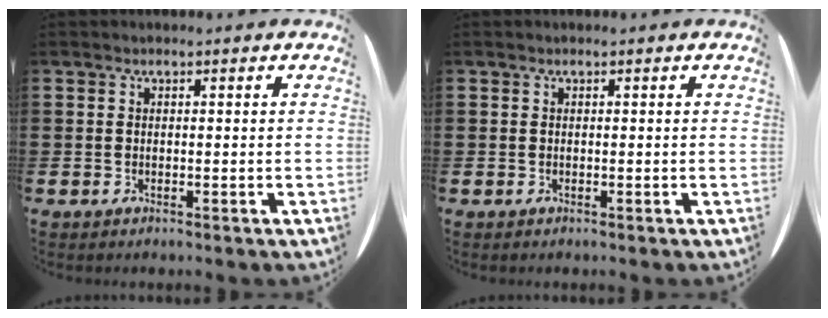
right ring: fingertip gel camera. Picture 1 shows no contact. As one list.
[{"total": 0.0}]